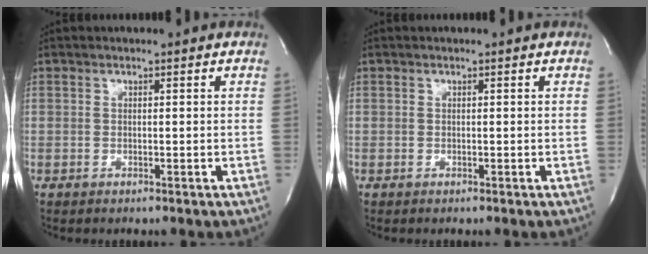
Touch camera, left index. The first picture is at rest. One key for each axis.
{"total": 0.0}